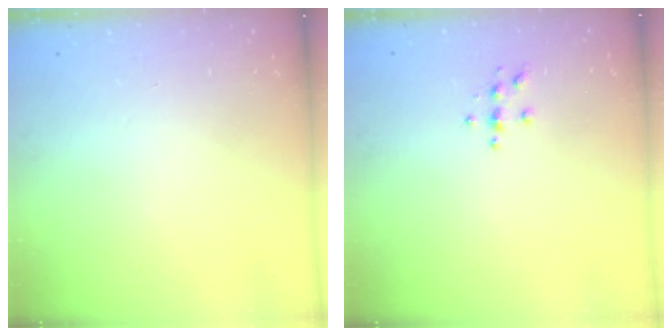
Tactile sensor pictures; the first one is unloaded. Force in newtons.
{"total": 3.9, "press": 3.8, "slide": 0.5}